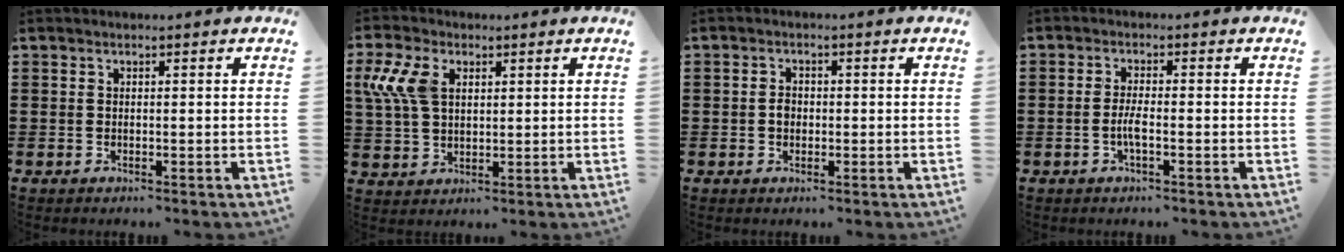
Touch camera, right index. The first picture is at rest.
{"total": 7.4, "force": [2.3, 4.6, 5.4], "torque": [-0.141, 0.006, 0.039]}
{"total": 1.7, "force": [-0.3, 1.3, 1.1], "torque": [-0.023, 0.005, -0.006]}
{"total": 2.8, "force": [-0.9, 0.4, 2.7], "torque": [-0.062, -0.006, -0.021]}